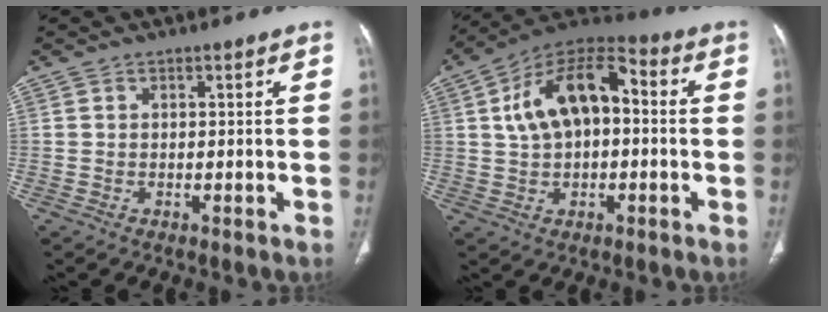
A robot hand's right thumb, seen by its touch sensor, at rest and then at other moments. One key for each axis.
{"total": 15.0, "fx": 1.8, "fy": 8.6, "fz": 12.1, "tx": -0.196, "ty": 0.037, "tz": 0.021}